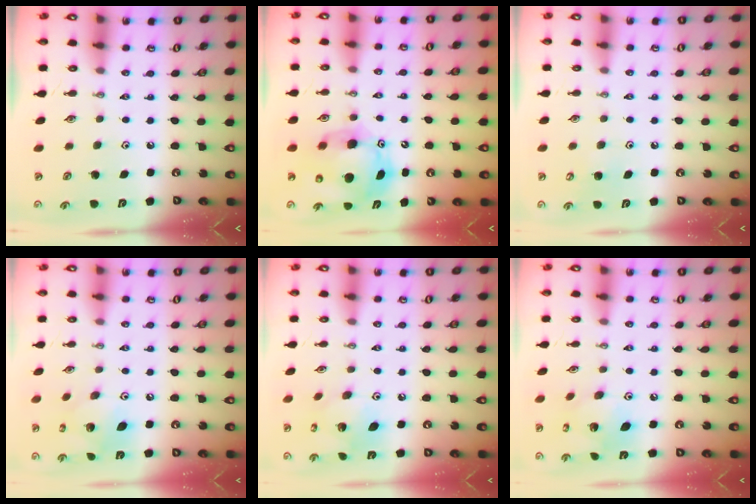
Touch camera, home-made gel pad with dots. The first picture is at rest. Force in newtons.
{"total": 13.3, "press": 13.1, "slide": 2.4}
{"total": 5.1, "press": 5.1, "slide": 0.4}
{"total": 10.6, "press": 10.5, "slide": 0.9}
{"total": 10.2, "press": 10.1, "slide": 0.5}
{"total": 10.2, "press": 10.1, "slide": 0.5}